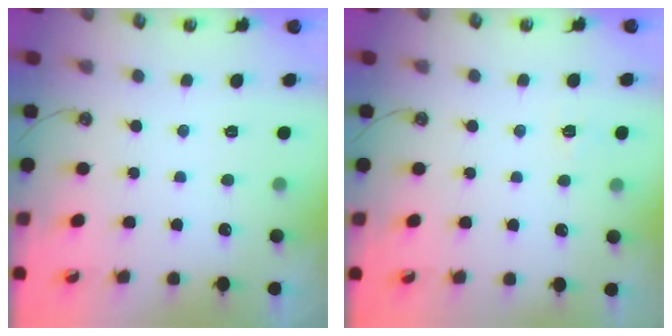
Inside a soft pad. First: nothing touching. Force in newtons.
{"total": 2.8, "press": 2.8, "slide": 0.3}